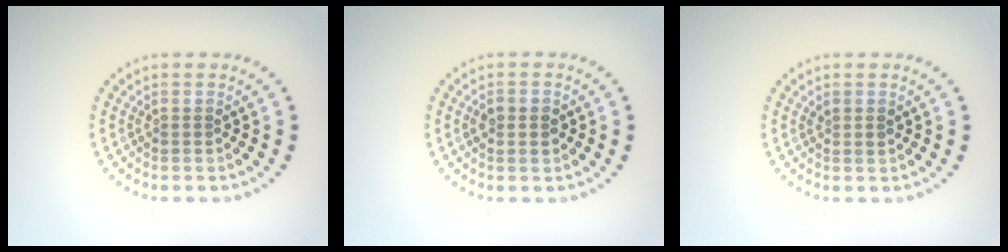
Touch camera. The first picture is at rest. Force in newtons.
{"total": 2.2, "press": 2.2, "slide": 0.1}
{"total": 0.8, "press": 0.7, "slide": 0.3}